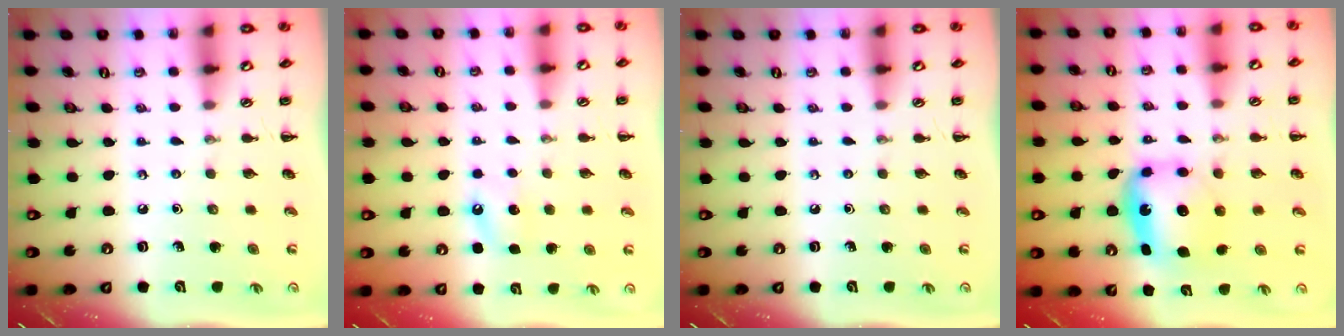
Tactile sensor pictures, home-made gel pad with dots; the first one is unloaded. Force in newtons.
{"total": 6.9, "press": 6.7, "slide": 1.8}
{"total": 0.0}
{"total": 6.1, "press": 6.0, "slide": 1.0}